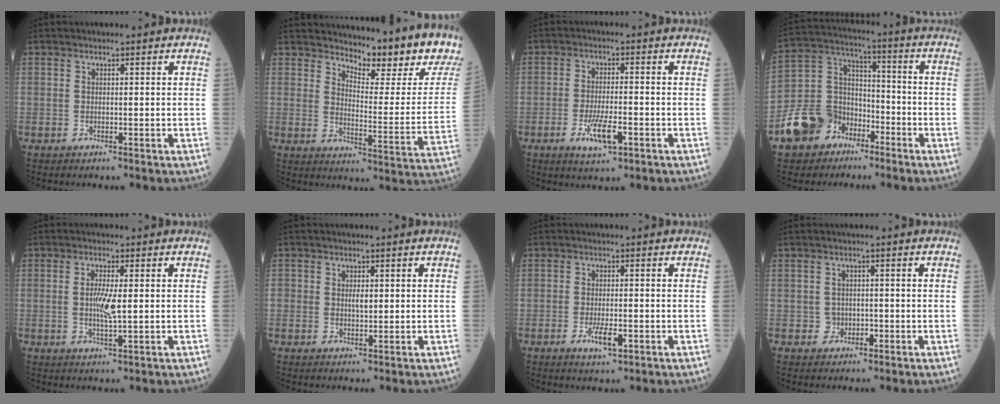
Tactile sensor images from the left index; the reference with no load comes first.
{"total": 16.1, "force": [14.5, 1.4, 7.1], "torque": [-0.101, -0.086, 0.175]}
{"total": 5.9, "force": [-2.6, 1.5, 5.1], "torque": [-0.103, -0.006, -0.037]}
{"total": 11.3, "force": [-6.7, 8.2, 3.9], "torque": [-0.105, 0.021, -0.126]}
{"total": 4.1, "force": [0.1, 0.6, 4.0], "torque": [-0.081, -0.004, 0.005]}
{"total": 1.9, "force": [0.2, 1.2, 1.5], "torque": [-0.021, 0.000, 0.007]}
{"total": 3.8, "force": [-1.6, 1.1, 3.3], "torque": [-0.064, -0.002, -0.020]}
{"total": 1.9, "force": [-0.7, 1.8, 0.4], "torque": [-0.004, 0.008, -0.005]}